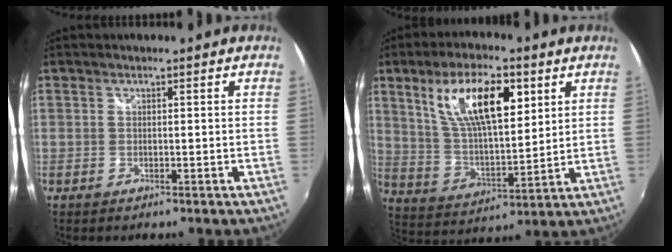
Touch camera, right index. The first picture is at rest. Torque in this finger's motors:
{"motor_torque": [1.50, 0.64, 0.84, 0.21]}